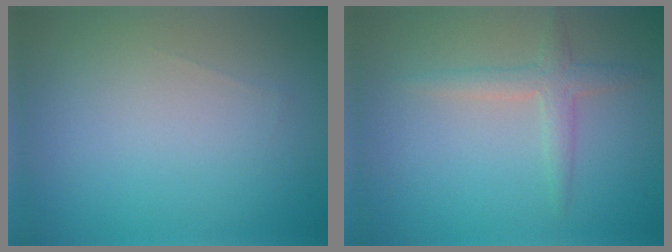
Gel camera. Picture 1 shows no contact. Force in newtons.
{"total": 2.1, "press": 2.1, "slide": 0.0}